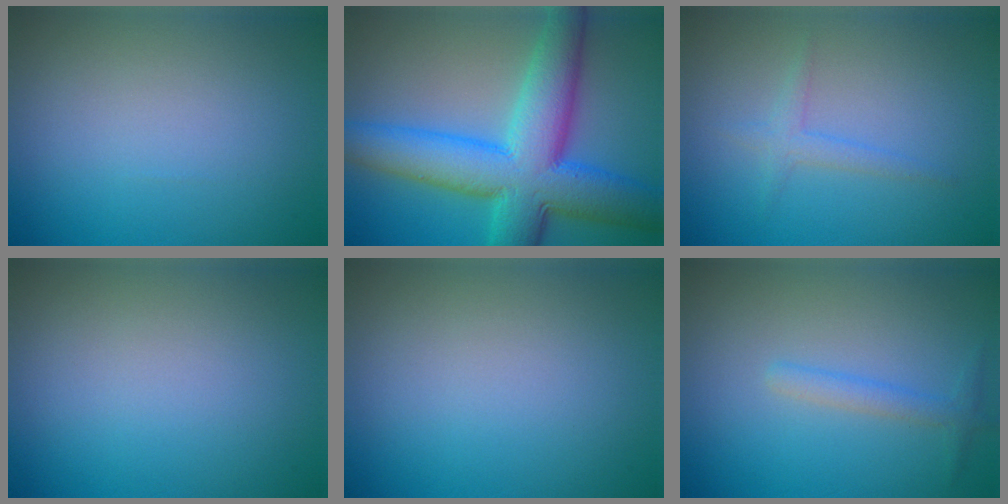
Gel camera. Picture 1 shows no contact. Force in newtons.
{"total": 11.5, "press": 11.5, "slide": 0.2}
{"total": 1.4, "press": 1.4, "slide": 0.1}
{"total": 0.0}
{"total": 0.0}
{"total": 1.6, "press": 1.6, "slide": 0.1}